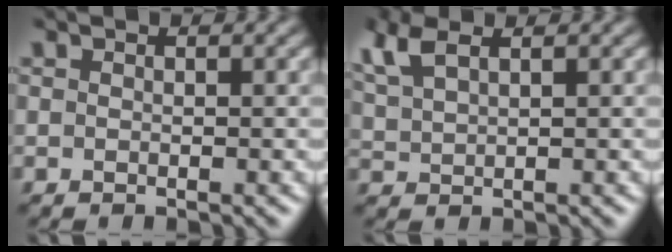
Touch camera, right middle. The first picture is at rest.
{"total": 3.7, "force": [2.3, 1.4, 2.5], "torque": [-0.067, 0.011, 0.048]}